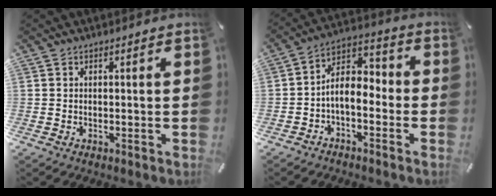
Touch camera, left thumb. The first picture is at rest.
{"total": 7.6, "force": [-2.8, 4.9, 5.1], "torque": [-0.096, 0.008, -0.051]}